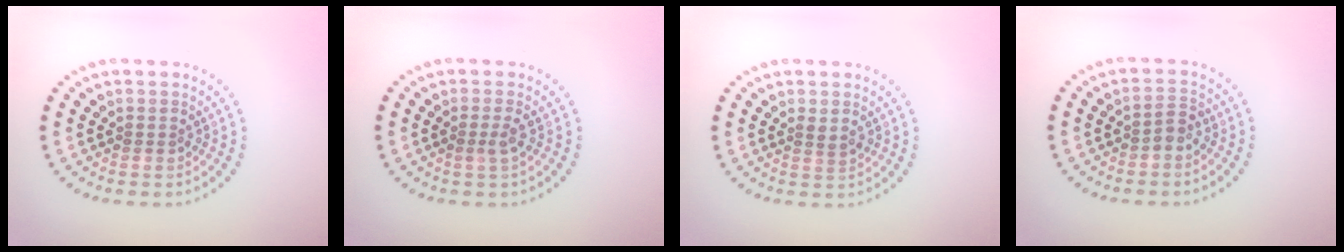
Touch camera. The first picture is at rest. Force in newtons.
{"total": 1.2, "press": 0.9, "slide": 0.8}
{"total": 1.0, "press": 0.9, "slide": 0.5}
{"total": 1.4, "press": 1.3, "slide": 0.5}